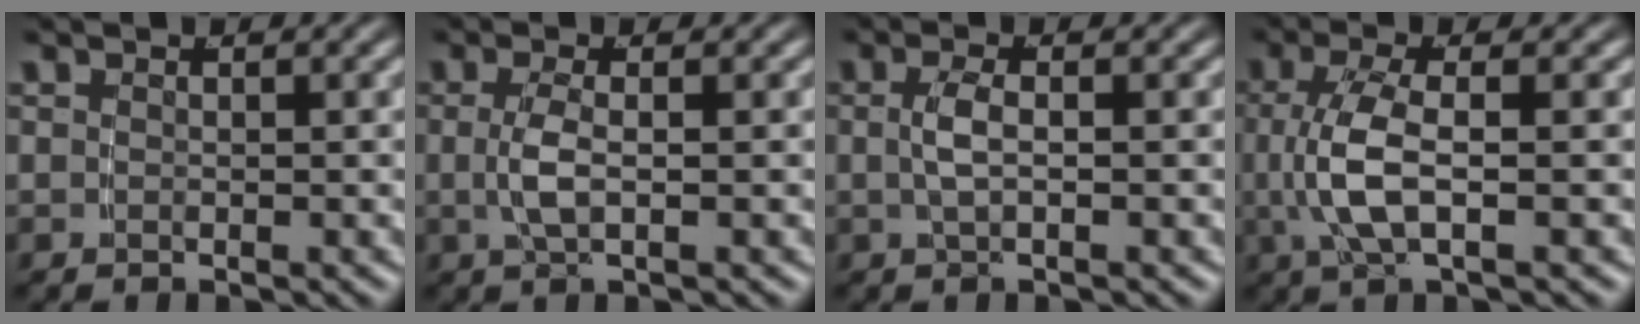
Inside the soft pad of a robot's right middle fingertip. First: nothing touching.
{"total": 2.0, "force": [-0.2, 0.0, 2.0], "torque": [-0.047, -0.005, 0.002]}
{"total": 1.8, "force": [-0.2, 0.0, 1.8], "torque": [-0.041, -0.001, 0.002]}
{"total": 4.4, "force": [-0.3, 1.2, 4.2], "torque": [-0.101, -0.006, 0.005]}